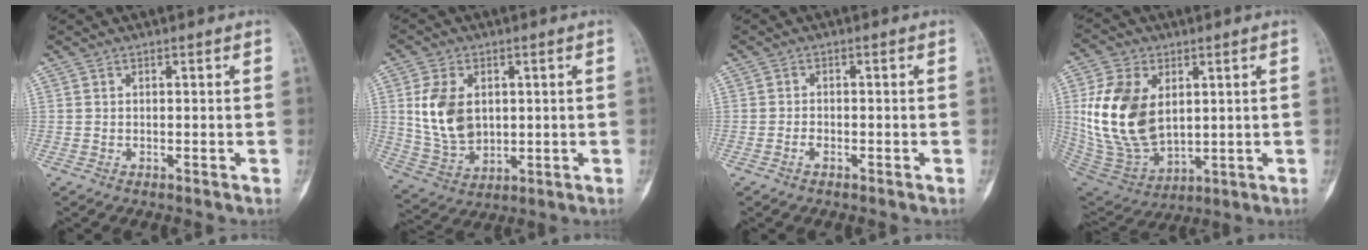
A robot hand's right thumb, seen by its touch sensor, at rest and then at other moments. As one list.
[{"total": 11.2, "force": [2.1, 7.7, 7.9], "torque": [-0.138, -0.011, 0.052]}, {"total": 1.2, "force": [-0.8, 0.7, 0.6], "torque": [-0.007, 0.003, -0.018]}, {"total": 17.6, "force": [3.2, 11.4, 13.0], "torque": [-0.239, -0.020, 0.078]}]